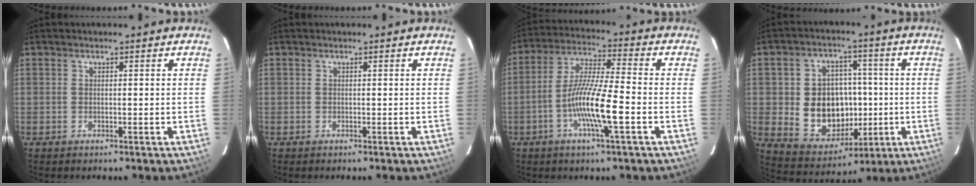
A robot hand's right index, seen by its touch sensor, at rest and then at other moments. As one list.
[{"total": 0.0}, {"total": 11.4, "force": [-4.1, 0.7, 10.6], "torque": [-0.210, -0.002, -0.081]}, {"total": 14.4, "force": [-1.1, 11.9, 8.1], "torque": [-0.177, 0.014, 0.008]}]